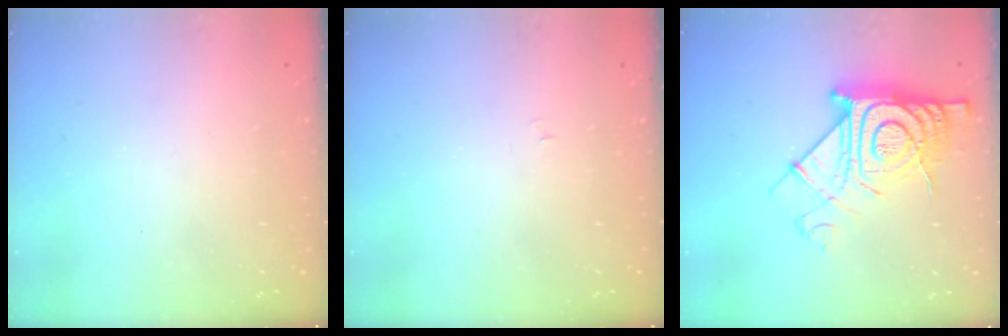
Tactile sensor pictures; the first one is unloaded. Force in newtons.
{"total": 3.3, "press": 3.3, "slide": 0.5}
{"total": 18.1, "press": 18.0, "slide": 1.3}